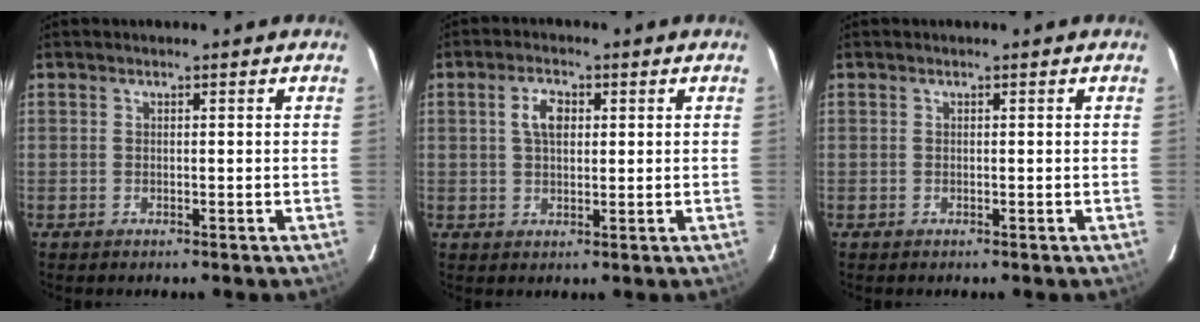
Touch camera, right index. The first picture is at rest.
{"total": 4.3, "force": [1.1, 2.5, 3.2], "torque": [-0.060, 0.011, 0.023]}
{"total": 0.0}